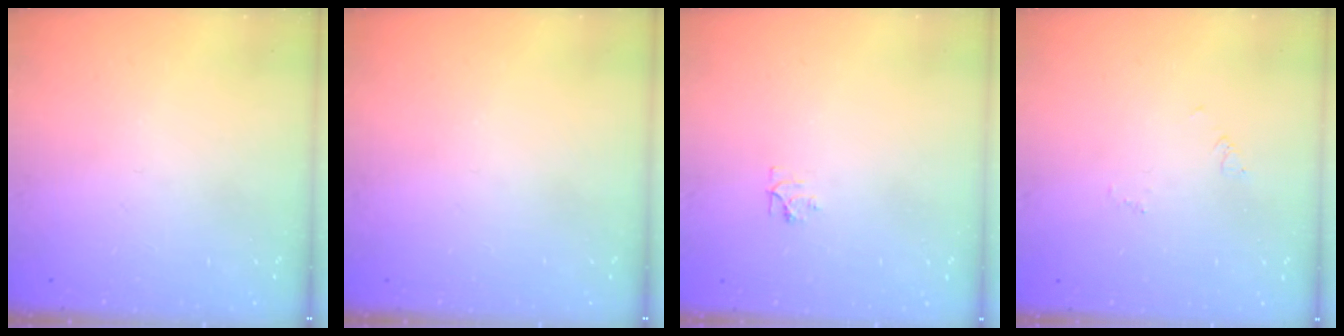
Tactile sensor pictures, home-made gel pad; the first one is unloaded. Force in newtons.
{"total": 0.0}
{"total": 4.6, "press": 4.6, "slide": 0.7}
{"total": 2.7, "press": 2.7, "slide": 0.2}